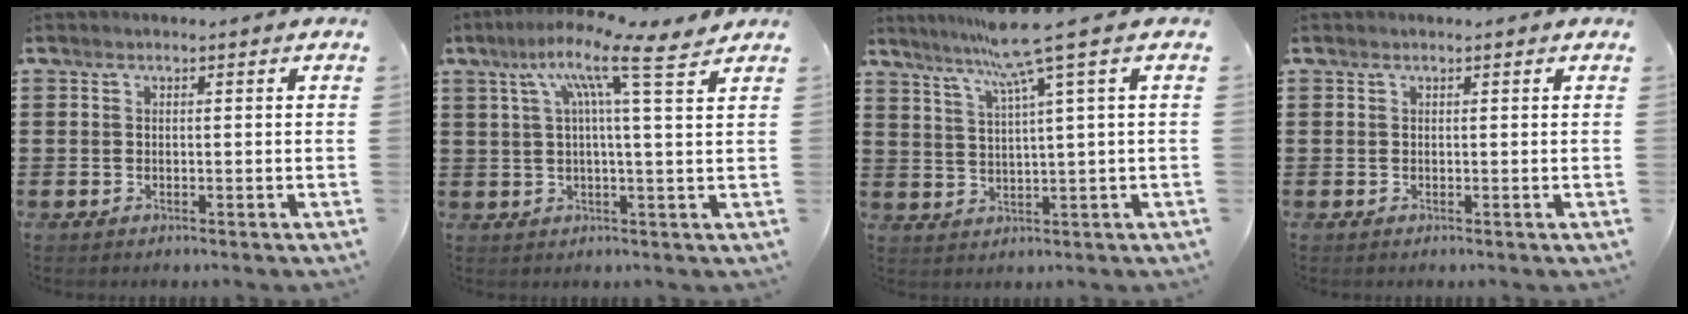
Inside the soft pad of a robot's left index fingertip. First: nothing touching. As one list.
[{"total": 9.8, "force": [5.6, 0.4, 8.1], "torque": [-0.158, -0.021, 0.088]}, {"total": 7.9, "force": [4.7, -1.6, 6.1], "torque": [-0.132, -0.016, 0.077]}, {"total": 0.0}]